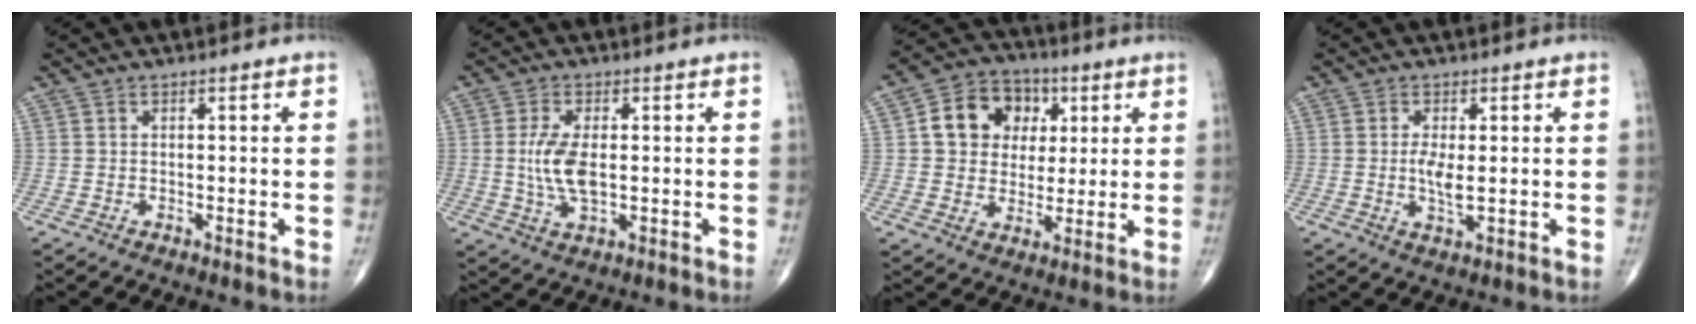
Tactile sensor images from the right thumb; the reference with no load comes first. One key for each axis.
{"total": 7.6, "fx": 0.1, "fy": 3.5, "fz": 6.8, "tx": -0.144, "ty": -0.007, "tz": 0.004}
{"total": 12.4, "fx": 3.2, "fy": 10.3, "fz": 6.2, "tx": -0.064, "ty": 0.003, "tz": 0.047}
{"total": 4.1, "fx": 0.1, "fy": 1.4, "fz": 3.8, "tx": -0.081, "ty": -0.011, "tz": 0.001}